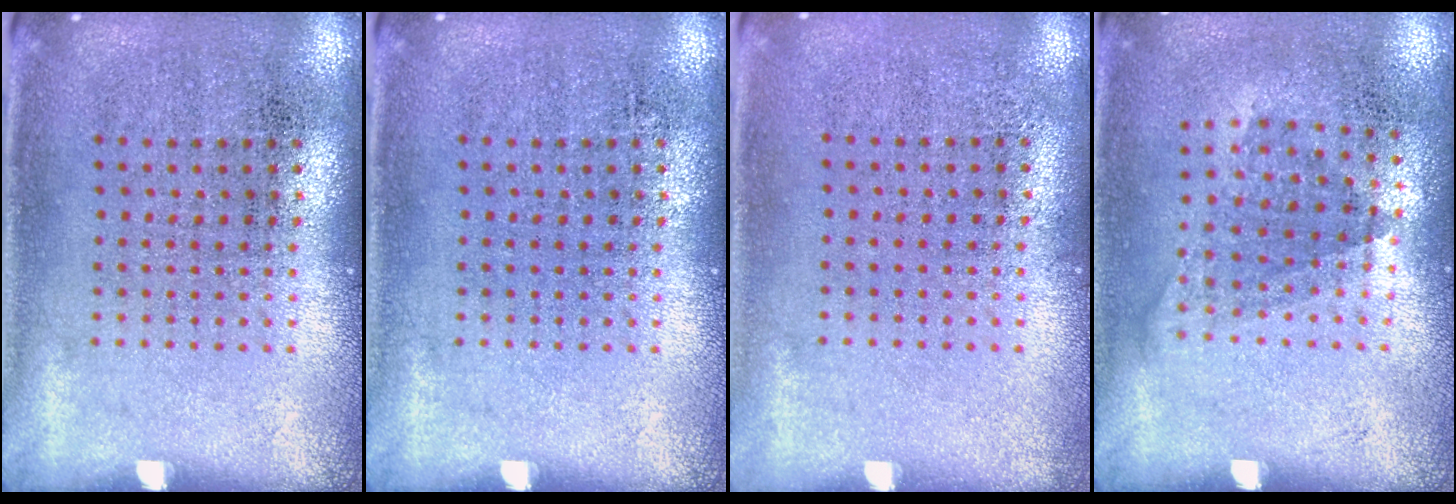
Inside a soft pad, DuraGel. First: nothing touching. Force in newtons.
{"total": 0.0}
{"total": 0.0}
{"total": 1.1, "press": 0.8, "slide": 0.7}